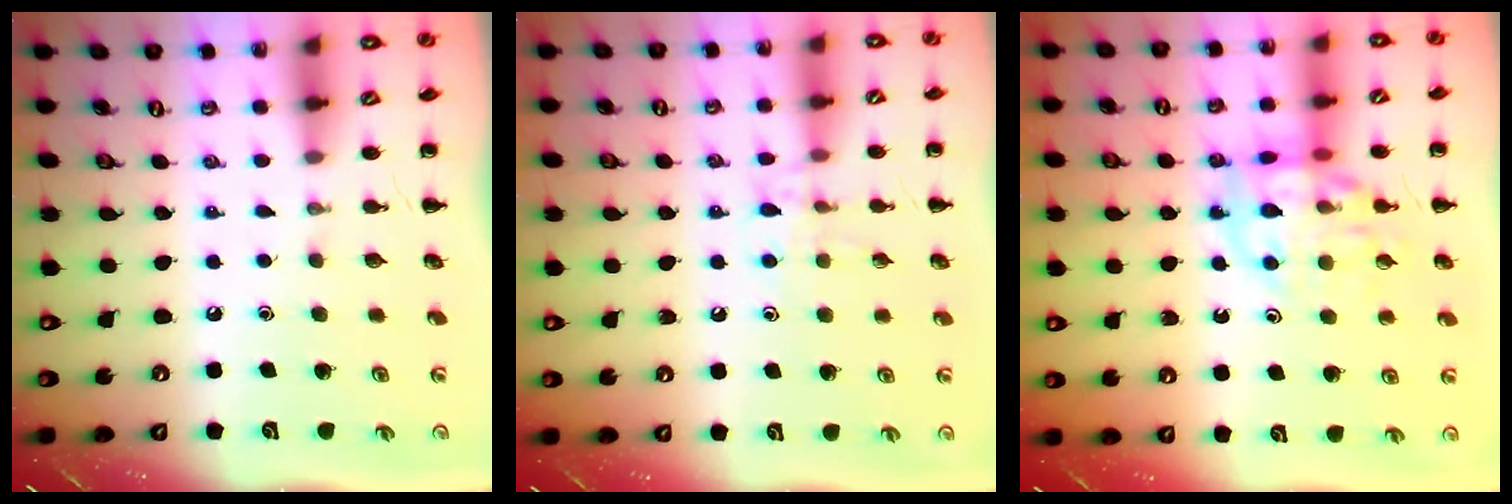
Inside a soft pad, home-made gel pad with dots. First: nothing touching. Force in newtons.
{"total": 8.5, "press": 8.4, "slide": 1.2}
{"total": 13.3, "press": 13.2, "slide": 2.0}